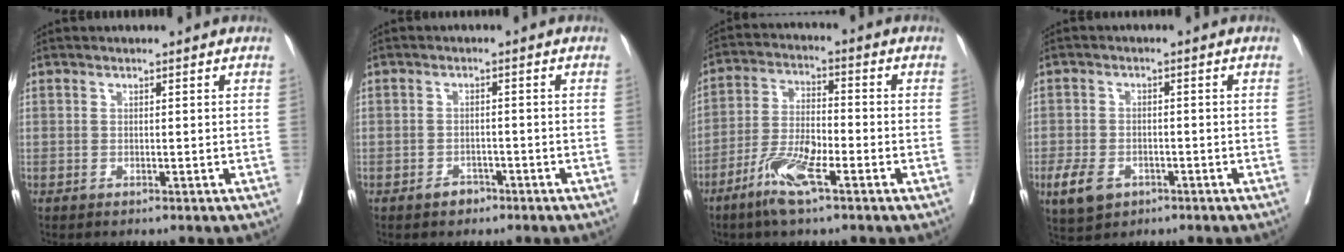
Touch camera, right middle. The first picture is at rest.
{"total": 2.0, "force": [-1.5, 1.2, 0.6], "torque": [-0.012, 0.004, -0.019]}
{"total": 8.5, "force": [-4.7, 1.4, 7.0], "torque": [-0.143, -0.011, -0.092]}
{"total": 5.3, "force": [-2.8, 3.7, 2.7], "torque": [-0.053, -0.001, -0.041]}